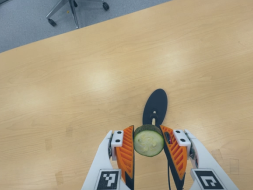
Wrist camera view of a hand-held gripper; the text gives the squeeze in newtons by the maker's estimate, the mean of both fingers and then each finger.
{"total": 9.4, "left": 8.2, "right": 10.6}